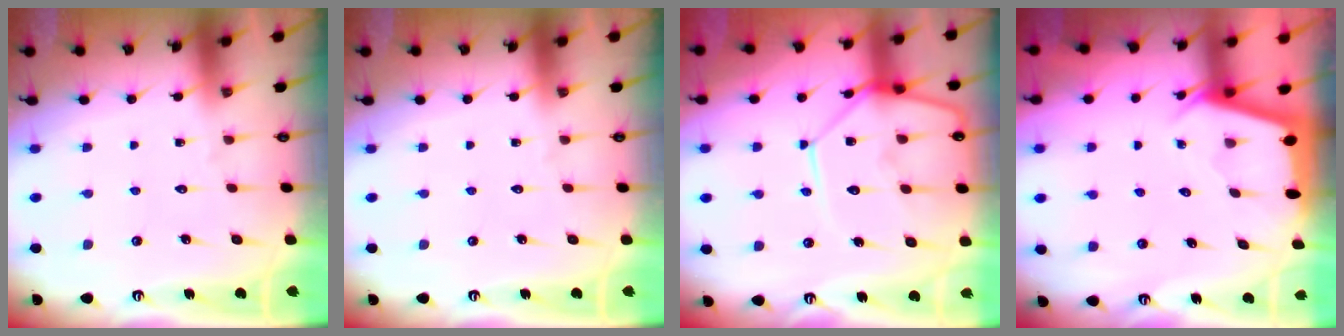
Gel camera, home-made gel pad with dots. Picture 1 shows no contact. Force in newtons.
{"total": 0.0}
{"total": 14.4, "press": 14.3, "slide": 1.3}
{"total": 2.4, "press": 2.4, "slide": 0.2}